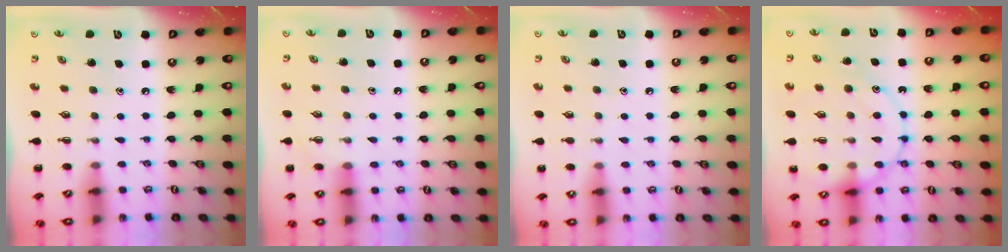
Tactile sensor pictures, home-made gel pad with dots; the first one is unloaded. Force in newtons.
{"total": 5.4, "press": 5.1, "slide": 1.8}
{"total": 5.6, "press": 5.2, "slide": 2.2}
{"total": 15.1, "press": 15.0, "slide": 1.0}